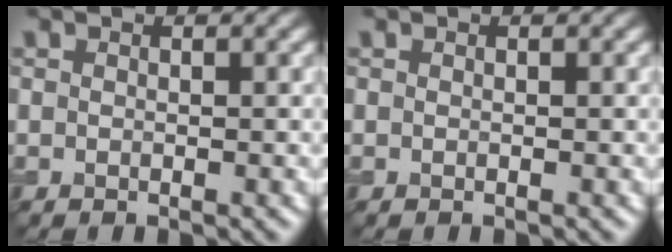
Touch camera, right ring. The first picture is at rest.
{"total": 0.0}